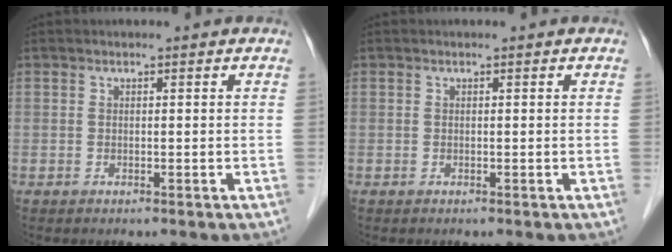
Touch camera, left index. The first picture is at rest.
{"total": 0.0}